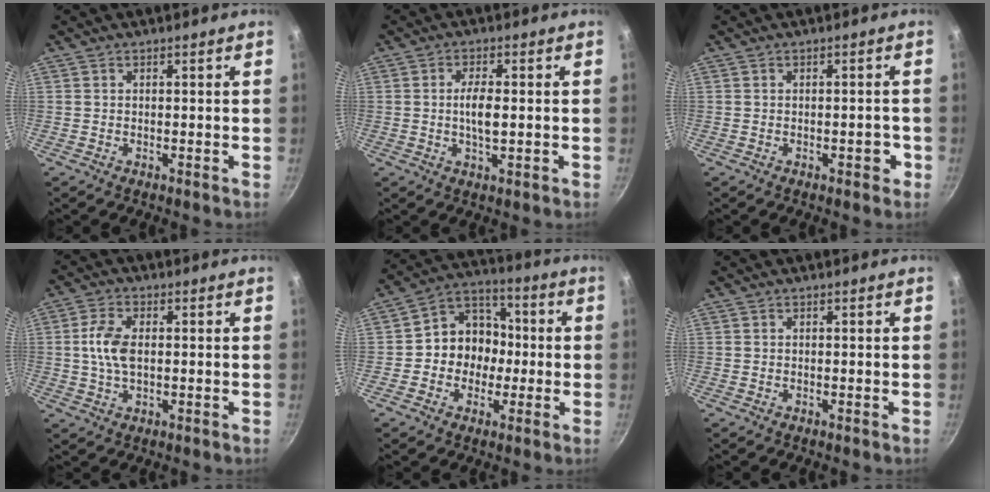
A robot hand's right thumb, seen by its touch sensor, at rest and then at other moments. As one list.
[{"total": 4.7, "force": [-0.1, 1.7, 4.4], "torque": [-0.088, 0.000, -0.003]}, {"total": 2.3, "force": [-0.9, 1.3, 1.7], "torque": [-0.010, 0.009, -0.013]}, {"total": 6.6, "force": [0.4, 3.7, 5.4], "torque": [-0.105, 0.008, 0.005]}, {"total": 11.2, "force": [-1.1, 9.8, 5.3], "torque": [-0.031, 0.034, -0.037]}, {"total": 0.0}]